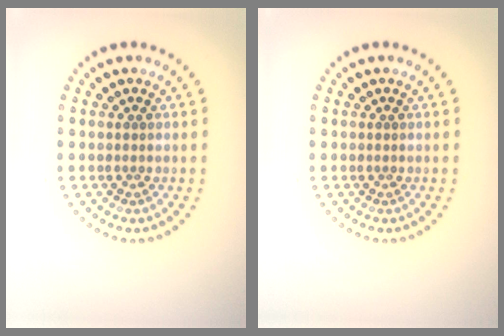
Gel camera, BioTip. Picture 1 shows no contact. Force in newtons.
{"total": 0.0}